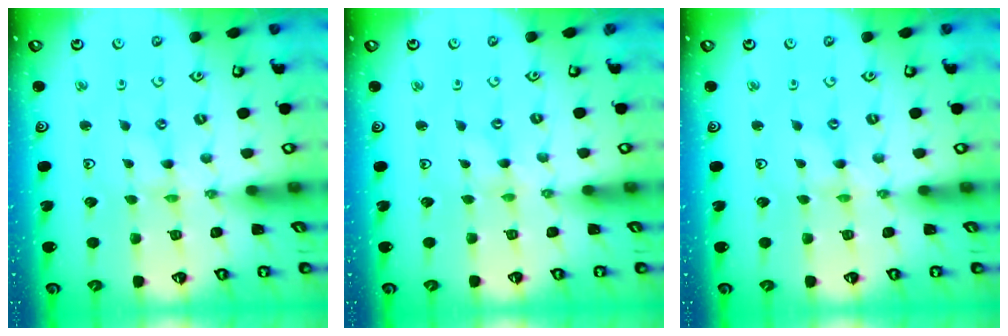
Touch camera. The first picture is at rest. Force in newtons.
{"total": 0.0}
{"total": 1.1, "press": 1.1, "slide": 0.2}